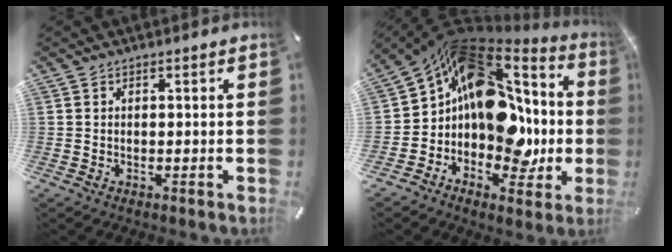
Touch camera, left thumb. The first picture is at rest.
{"total": 18.3, "force": [0.9, 13.8, 12.0], "torque": [-0.191, -0.032, 0.019]}